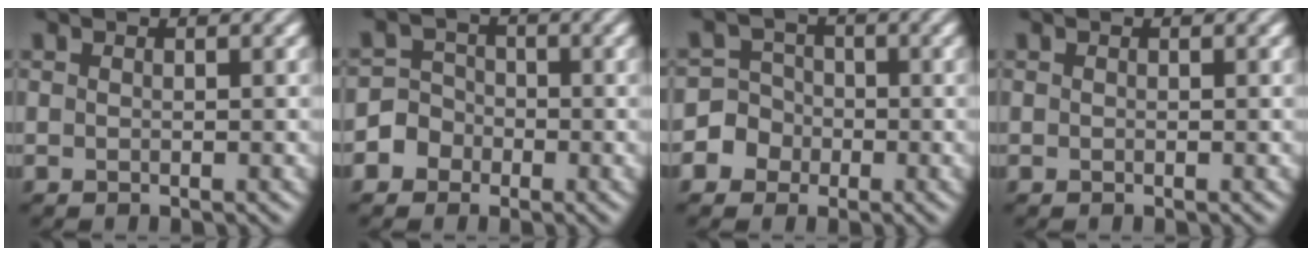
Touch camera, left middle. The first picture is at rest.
{"total": 2.8, "force": [-1.4, 2.5, 0.0], "torque": [0.018, 0.012, -0.035]}
{"total": 3.7, "force": [-1.5, 3.4, 0.1], "torque": [0.023, 0.013, -0.042]}
{"total": 0.0}